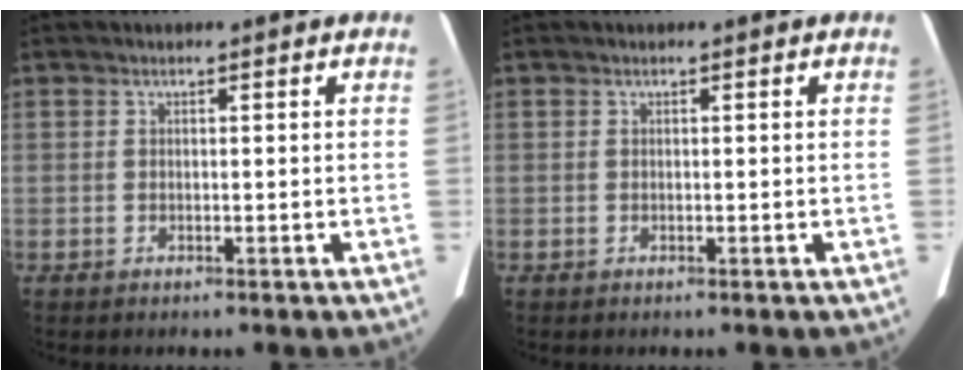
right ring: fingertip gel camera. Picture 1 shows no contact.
{"total": 0.0}